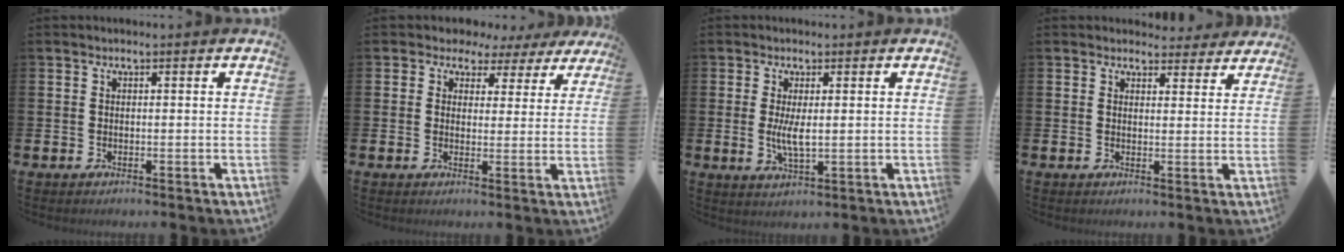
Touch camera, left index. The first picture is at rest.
{"total": 2.9, "force": [1.7, 2.4, 0.1], "torque": [-0.017, -0.011, 0.023]}
{"total": 3.7, "force": [0.5, 1.2, 3.4], "torque": [-0.059, -0.001, 0.006]}
{"total": 3.1, "force": [2.9, 1.0, 0.1], "torque": [0.008, -0.020, 0.048]}